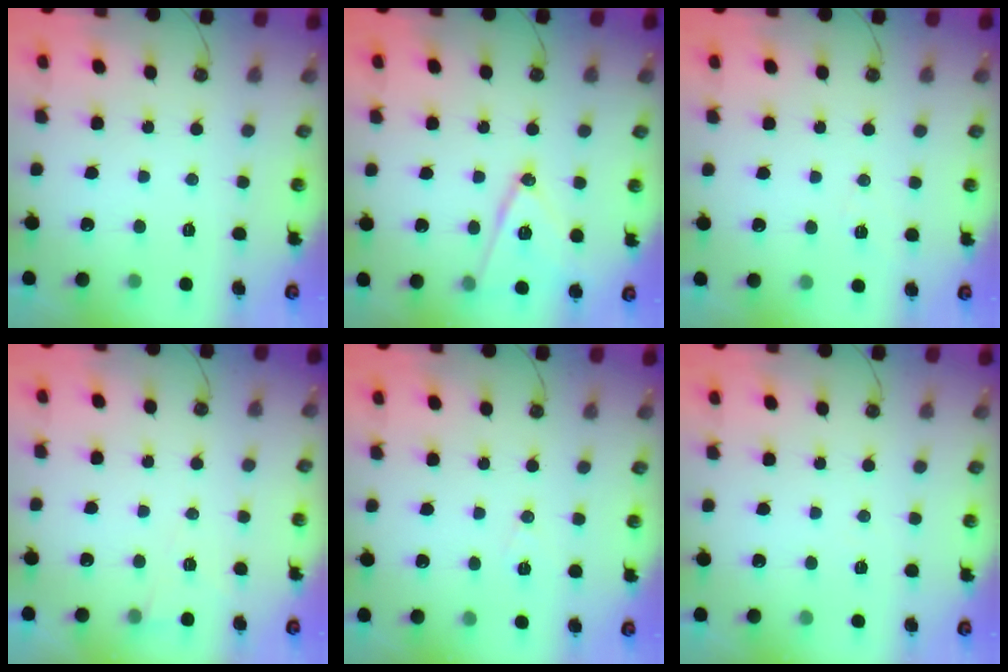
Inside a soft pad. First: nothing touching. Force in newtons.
{"total": 13.8, "press": 13.3, "slide": 3.4}
{"total": 2.7, "press": 2.3, "slide": 1.4}
{"total": 5.1, "press": 2.6, "slide": 4.4}
{"total": 6.3, "press": 4.4, "slide": 4.5}
{"total": 5.3, "press": 3.1, "slide": 4.3}